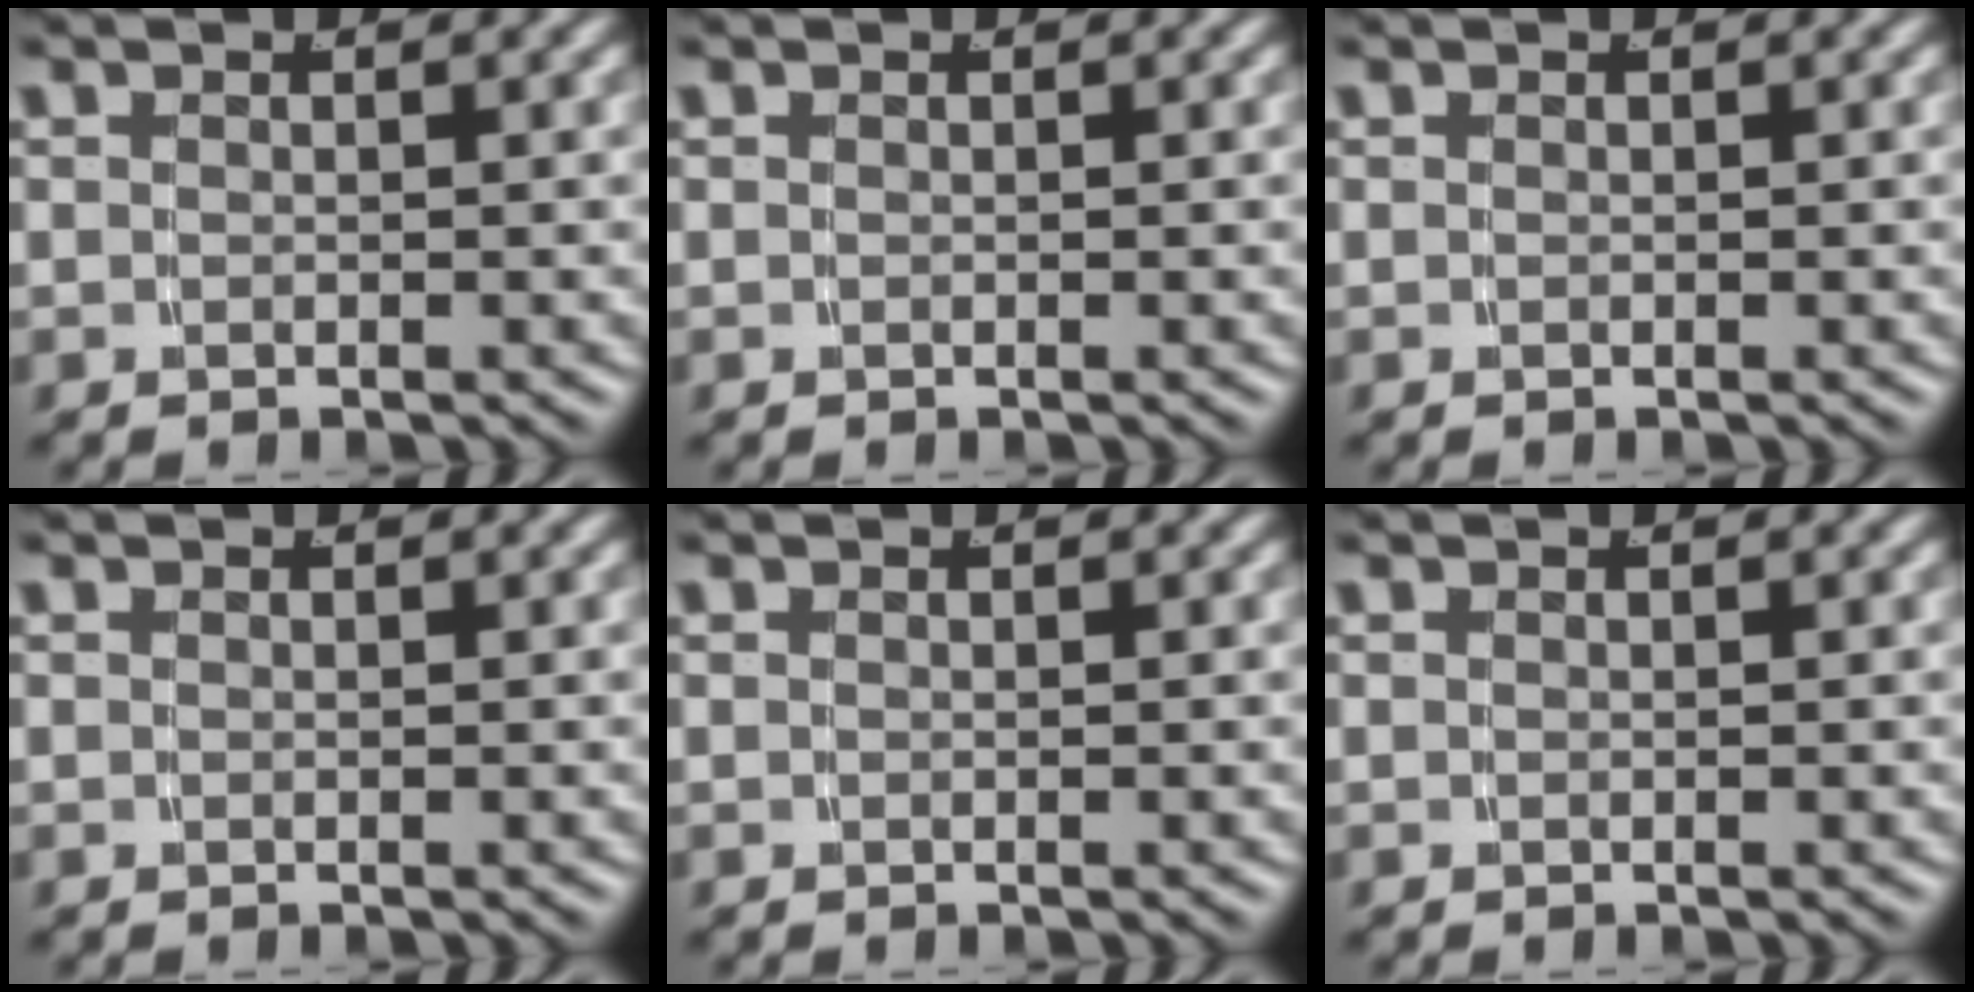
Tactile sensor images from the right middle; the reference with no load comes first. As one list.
[{"total": 0.0}, {"total": 0.0}, {"total": 0.0}, {"total": 0.0}, {"total": 0.0}]